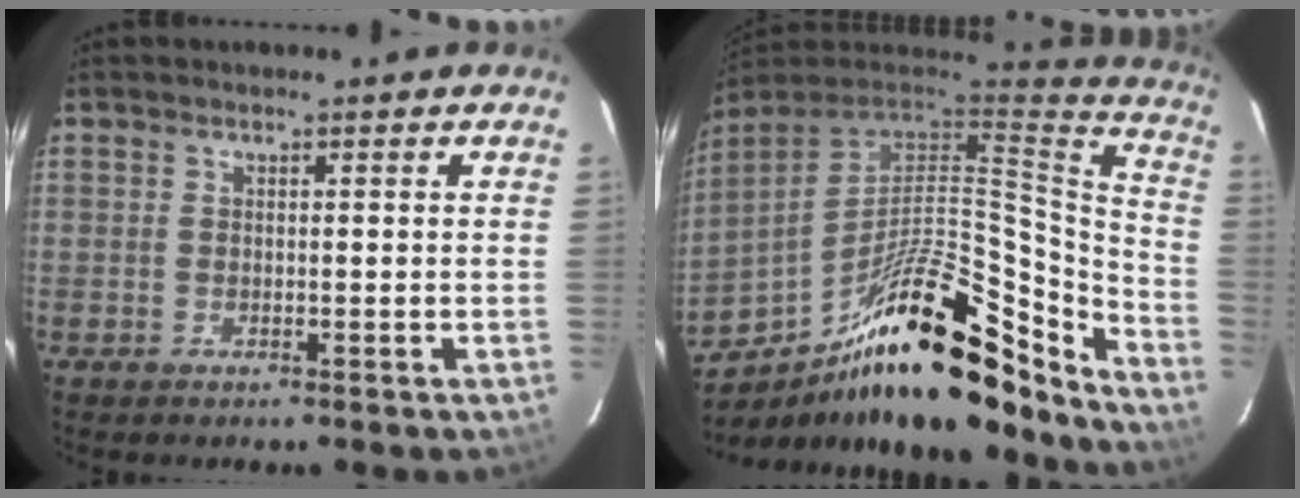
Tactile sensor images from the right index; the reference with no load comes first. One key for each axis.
{"total": 28.8, "fx": -18.9, "fy": 8.9, "fz": 19.8, "tx": -0.301, "ty": -0.010, "tz": -0.306}